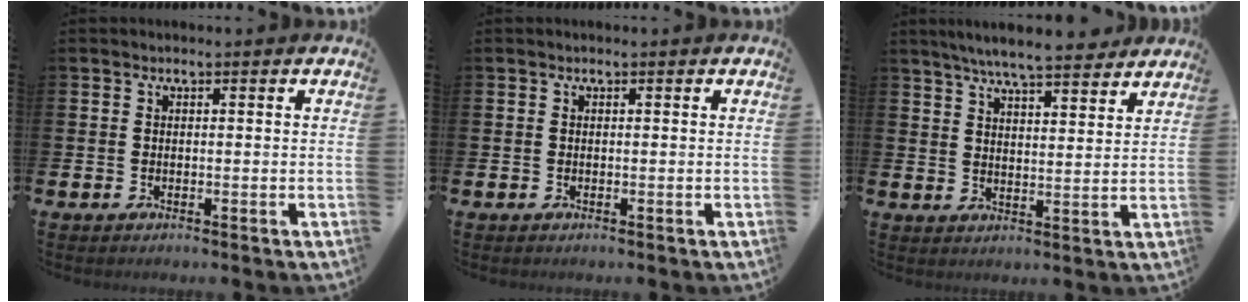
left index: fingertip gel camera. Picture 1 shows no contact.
{"total": 0.0}
{"total": 6.8, "force": [6.4, 0.5, 2.1], "torque": [-0.048, -0.032, 0.112]}